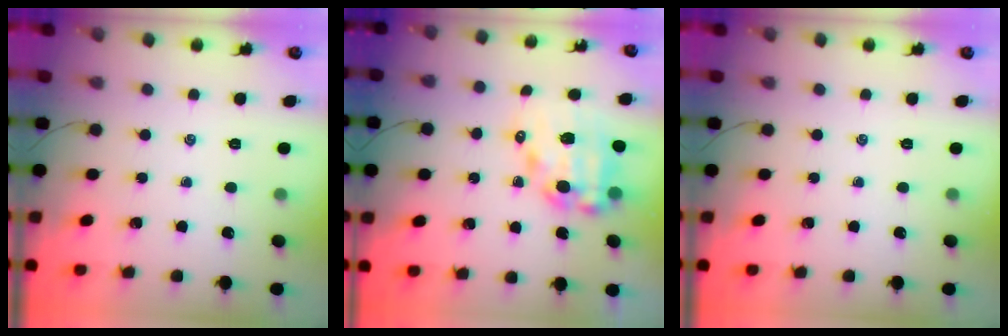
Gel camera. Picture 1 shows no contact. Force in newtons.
{"total": 11.5, "press": 11.2, "slide": 2.6}
{"total": 0.0}